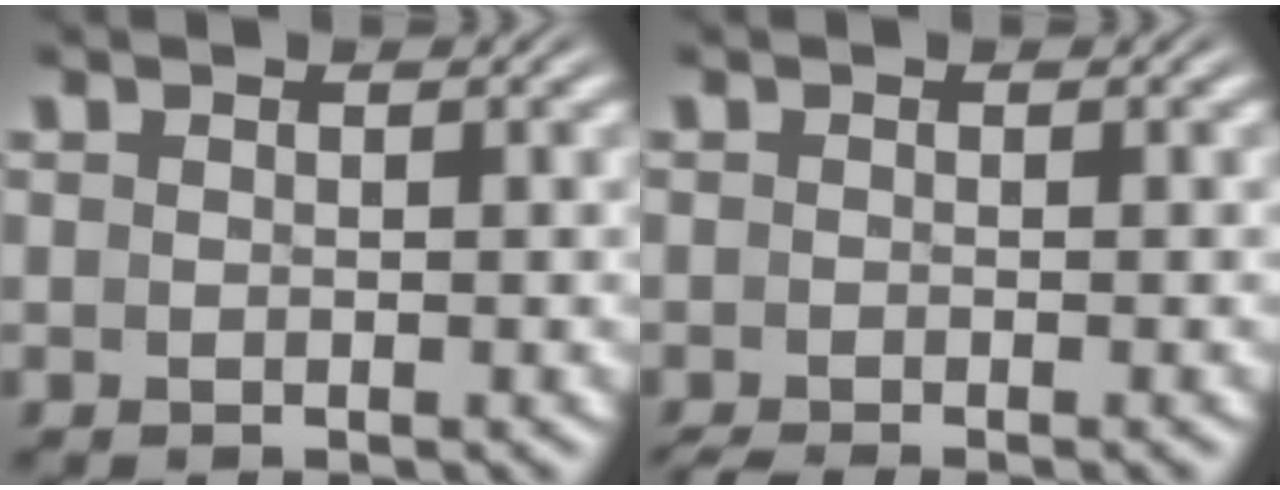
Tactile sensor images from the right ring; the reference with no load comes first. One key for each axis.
{"total": 1.8, "fx": -1.7, "fy": 0.1, "fz": 0.7, "tx": -0.006, "ty": -0.006, "tz": -0.022}